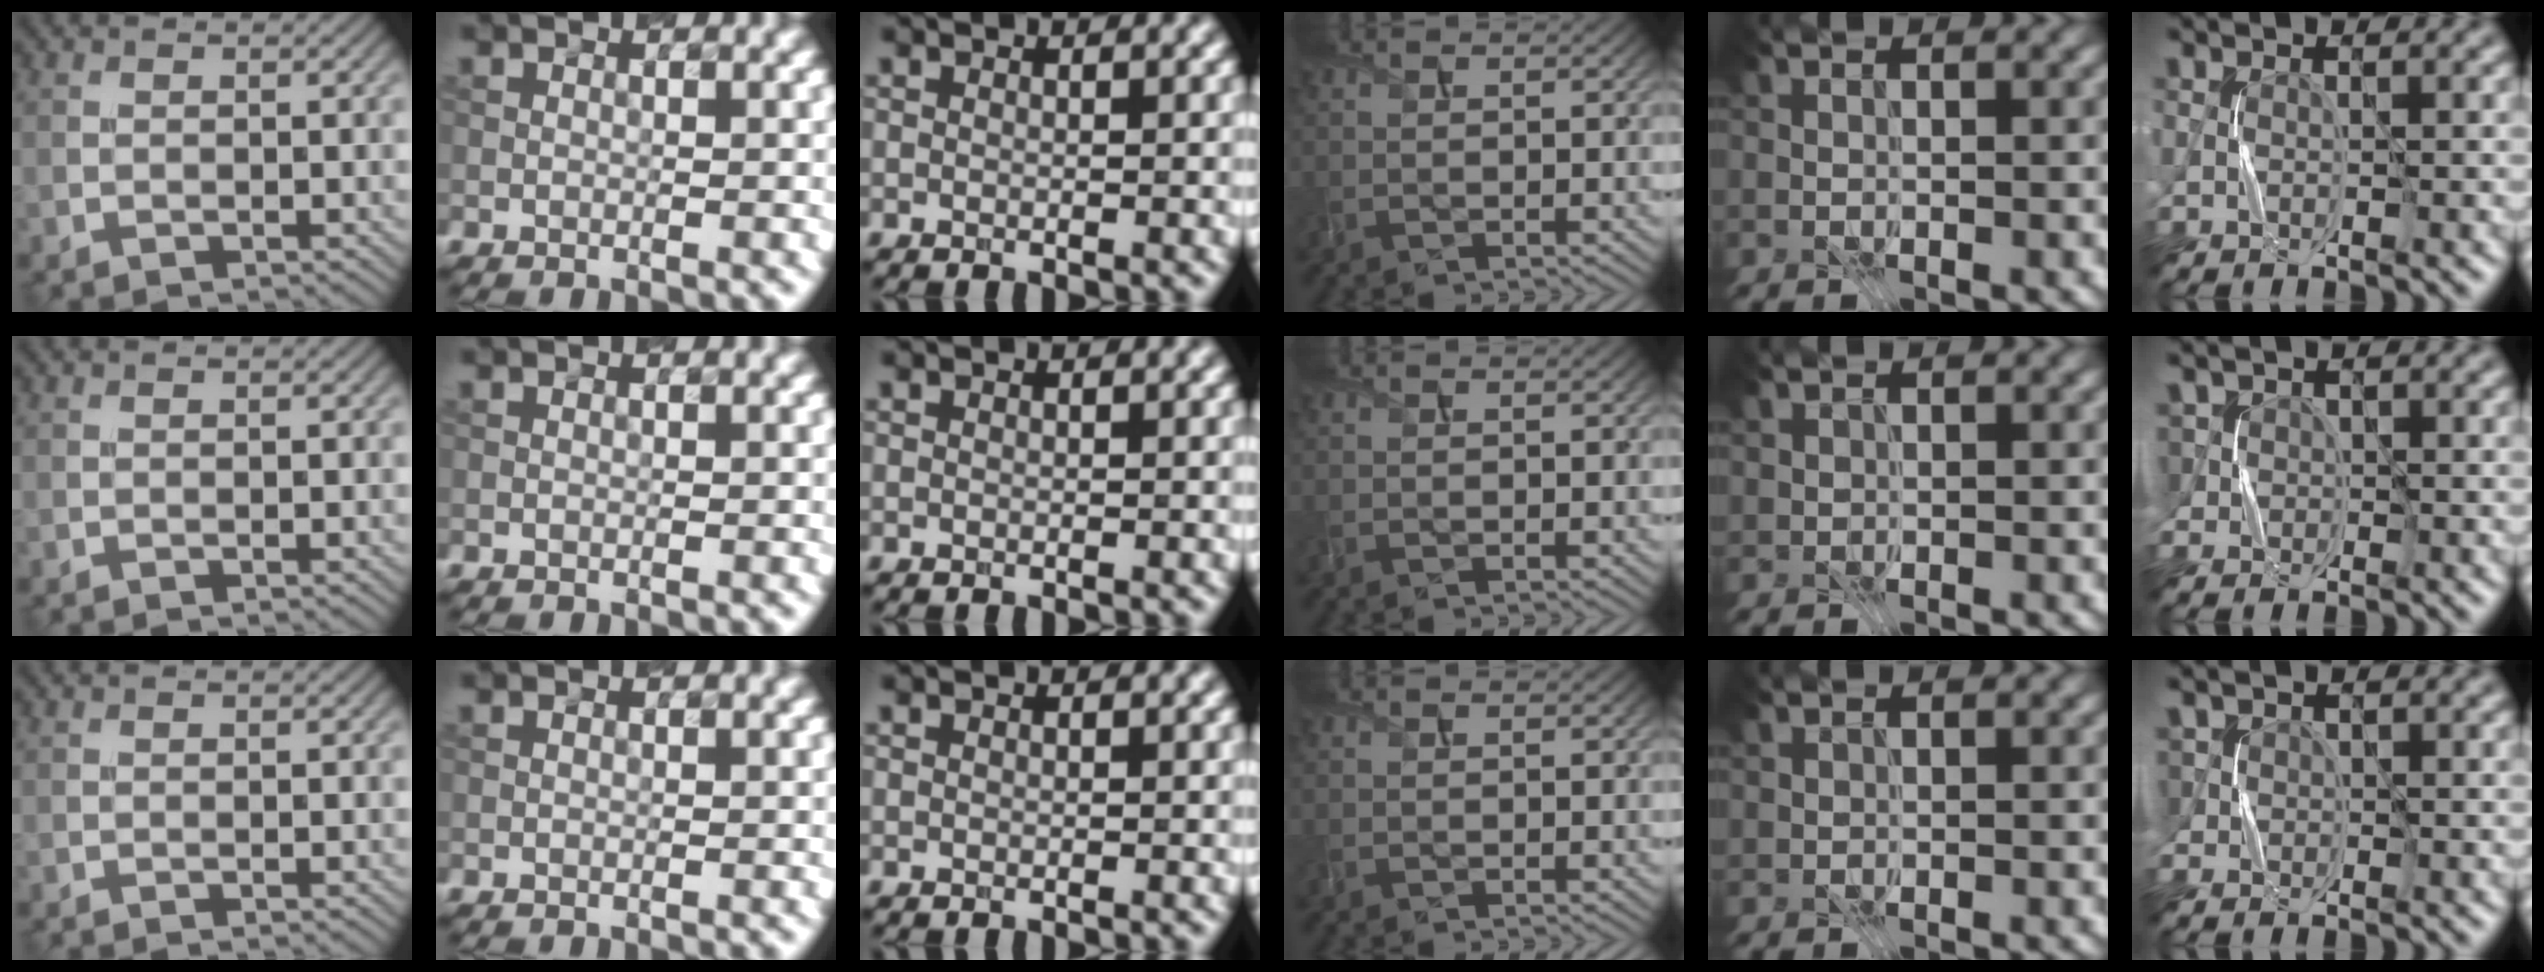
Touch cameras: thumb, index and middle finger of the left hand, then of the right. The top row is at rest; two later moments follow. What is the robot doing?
{"motion": "press", "object": "stapler"}